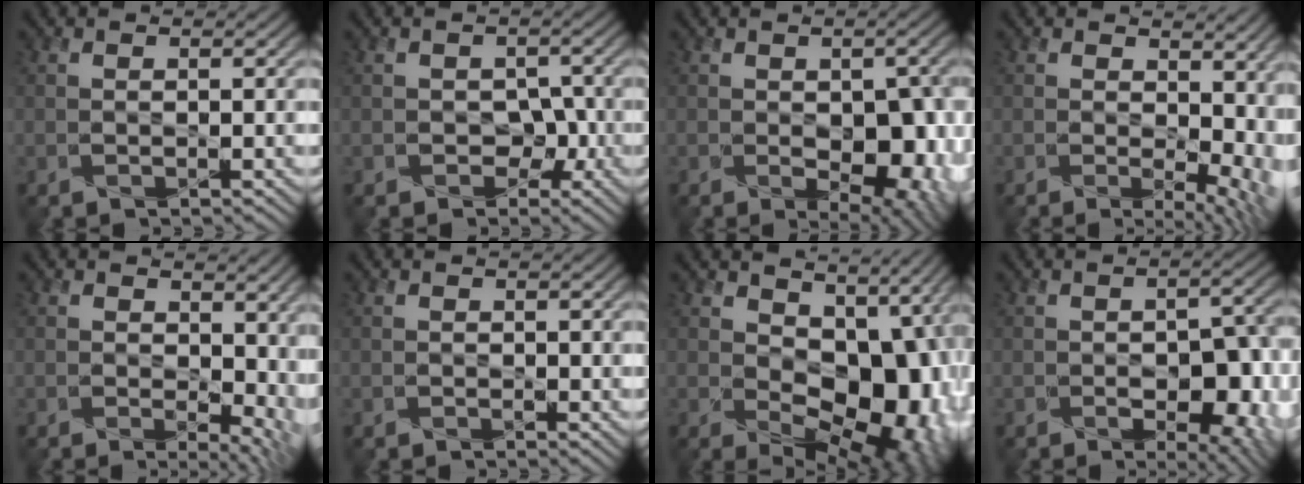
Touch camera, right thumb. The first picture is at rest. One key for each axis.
{"total": 3.0, "fx": -1.1, "fy": 2.4, "fz": 1.4, "tx": -0.021, "ty": -0.010, "tz": -0.020}
{"total": 9.3, "fx": -2.1, "fy": 5.4, "fz": 7.3, "tx": -0.112, "ty": -0.040, "tz": -0.012}
{"total": 11.0, "fx": 1.0, "fy": 6.9, "fz": 8.5, "tx": -0.107, "ty": -0.030, "tz": 0.050}
{"total": 9.5, "fx": 0.9, "fy": 6.2, "fz": 7.1, "tx": -0.094, "ty": -0.030, "tz": 0.043}
{"total": 0.8, "fx": 0.1, "fy": 0.6, "fz": 0.6, "tx": -0.009, "ty": -0.002, "tz": 0.003}
{"total": 11.9, "fx": 0.7, "fy": 8.1, "fz": 8.8, "tx": -0.119, "ty": -0.023, "tz": 0.019}
{"total": 10.0, "fx": -3.0, "fy": 5.8, "fz": 7.6, "tx": -0.089, "ty": -0.032, "tz": -0.025}